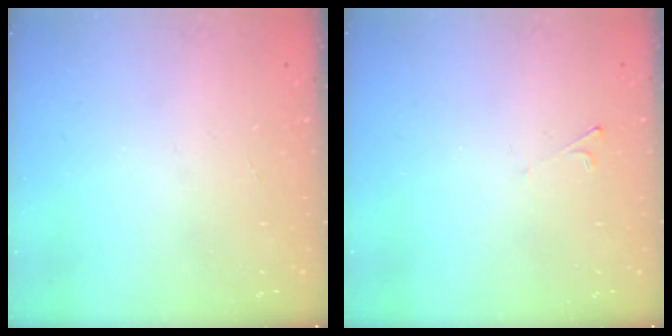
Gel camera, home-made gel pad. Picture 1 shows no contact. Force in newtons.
{"total": 1.9, "press": 1.9, "slide": 0.4}